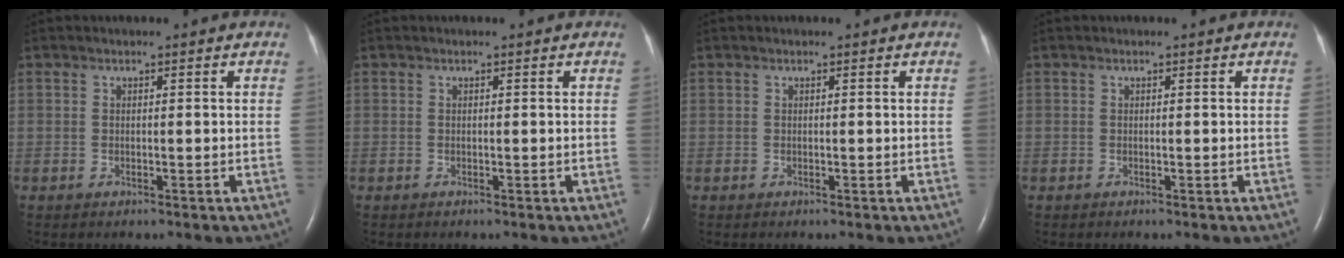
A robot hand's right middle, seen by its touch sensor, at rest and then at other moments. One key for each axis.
{"total": 0.0}
{"total": 0.0}
{"total": 0.0}